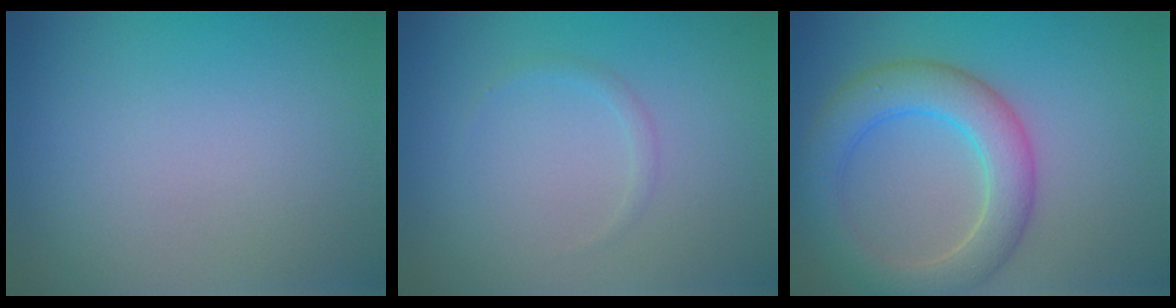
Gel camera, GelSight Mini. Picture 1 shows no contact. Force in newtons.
{"total": 0.8, "press": 0.8, "slide": 0.1}
{"total": 5.7, "press": 5.7, "slide": 0.4}